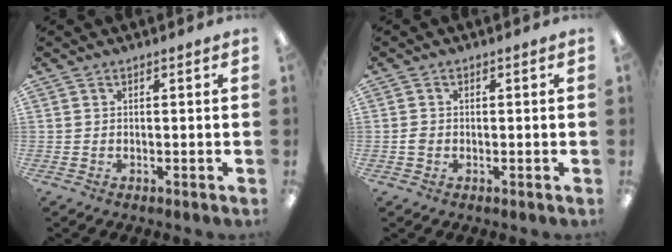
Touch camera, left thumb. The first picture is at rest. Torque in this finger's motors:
{"motor_torque": [-0.16, 0.10, 0.36, -0.08, -0.01]}